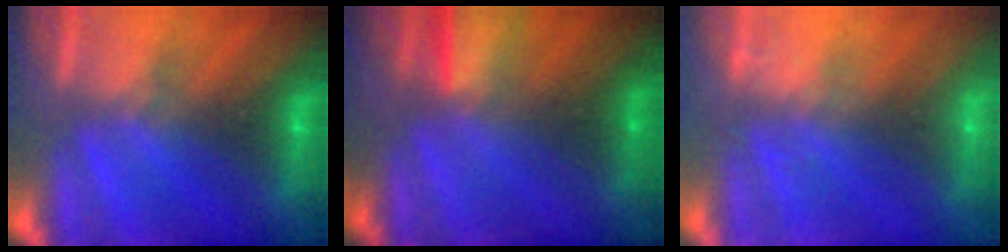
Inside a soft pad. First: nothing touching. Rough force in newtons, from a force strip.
{"total": 1.4}
{"total": 2.5}